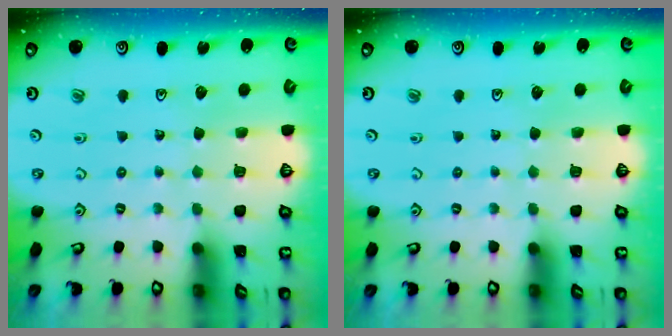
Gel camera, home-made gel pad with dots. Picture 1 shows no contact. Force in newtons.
{"total": 0.0}